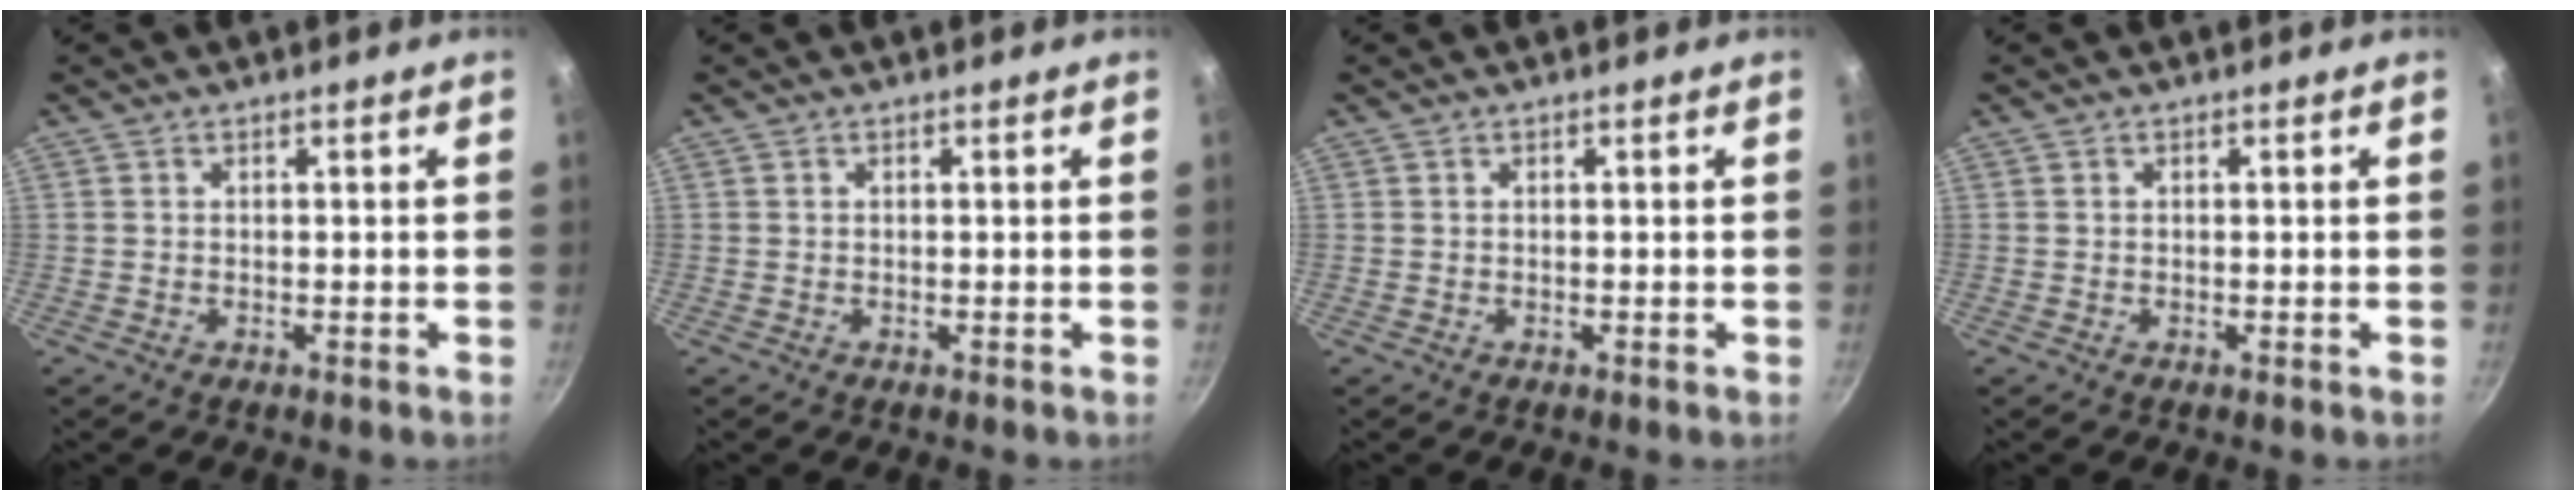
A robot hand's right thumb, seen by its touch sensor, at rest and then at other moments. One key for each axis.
{"total": 0.0}
{"total": 0.0}
{"total": 0.0}